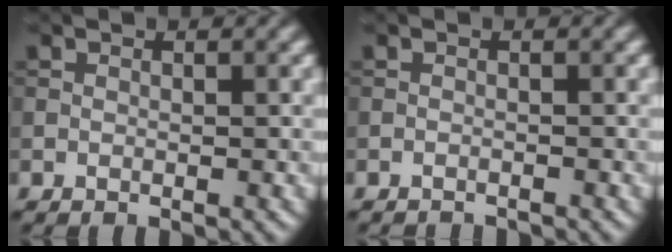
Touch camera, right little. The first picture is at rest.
{"total": 1.5, "force": [-1.5, 0.1, 0.1], "torque": [0.006, -0.006, -0.024]}